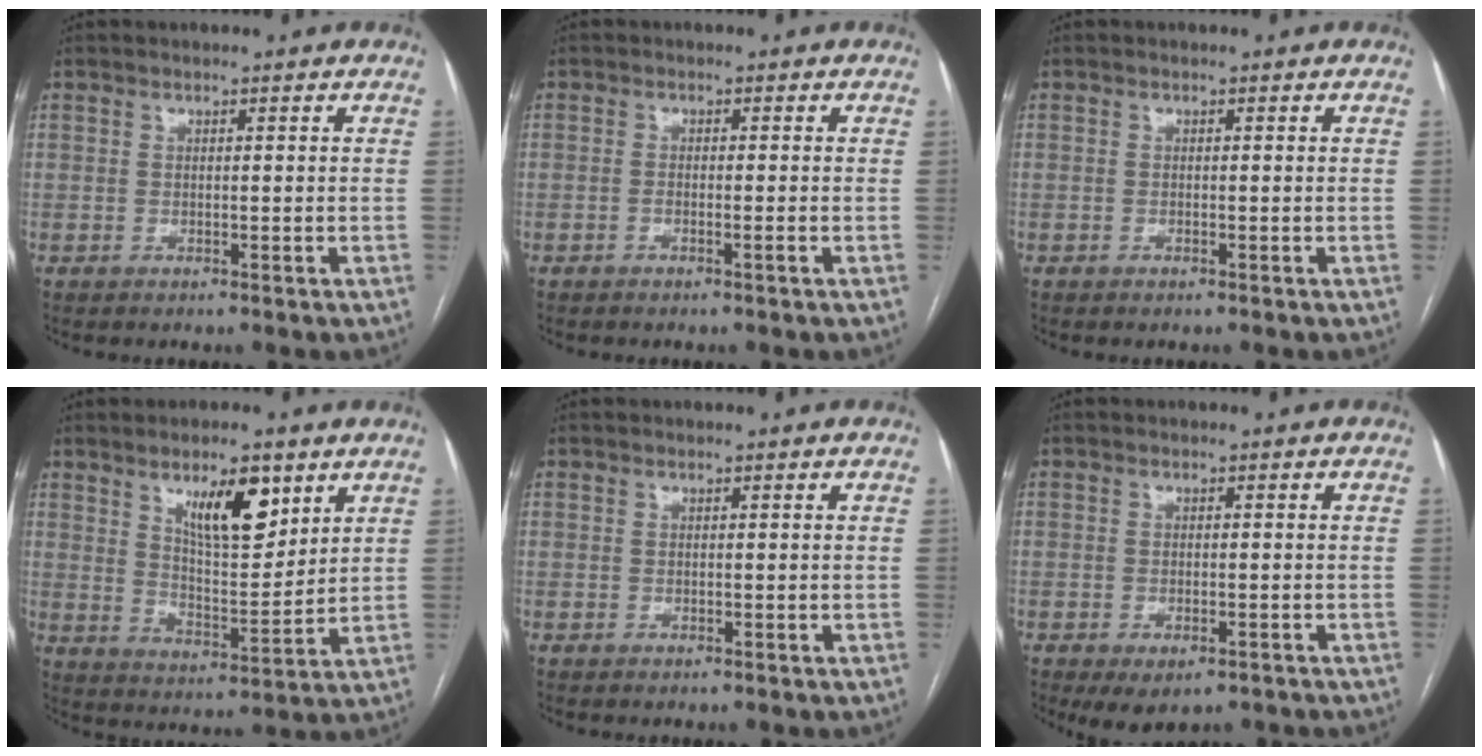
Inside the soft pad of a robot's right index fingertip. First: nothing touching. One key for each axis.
{"total": 1.2, "fx": -0.6, "fy": 0.0, "fz": 1.0, "tx": -0.017, "ty": 0.000, "tz": -0.011}
{"total": 0.0}
{"total": 10.2, "fx": 5.6, "fy": 3.1, "fz": 7.9, "tx": -0.133, "ty": -0.005, "tz": 0.102}
{"total": 0.0}
{"total": 4.7, "fx": -3.0, "fy": 2.2, "fz": 2.9, "tx": -0.041, "ty": -0.006, "tz": -0.035}